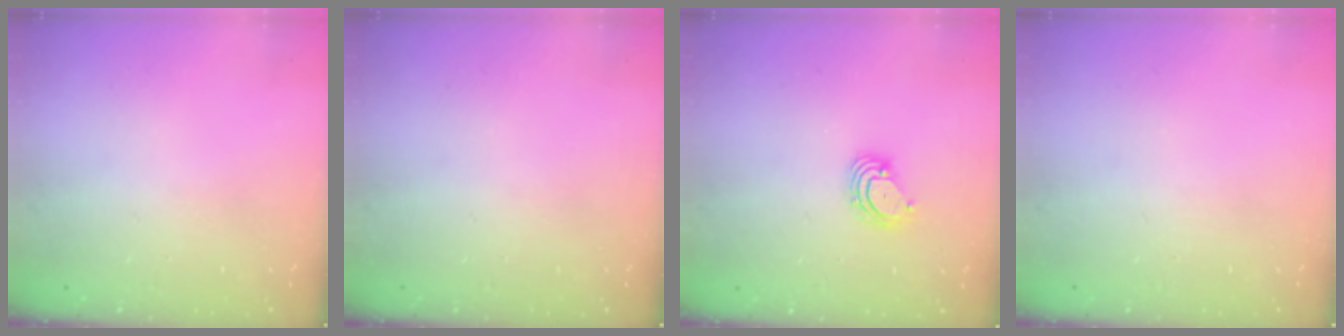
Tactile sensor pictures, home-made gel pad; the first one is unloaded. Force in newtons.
{"total": 0.0}
{"total": 3.3, "press": 3.3, "slide": 0.3}
{"total": 0.0}